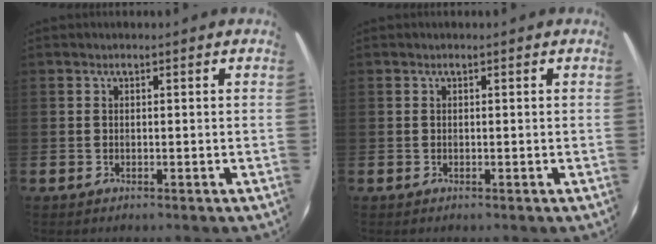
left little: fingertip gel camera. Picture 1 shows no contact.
{"total": 0.0}